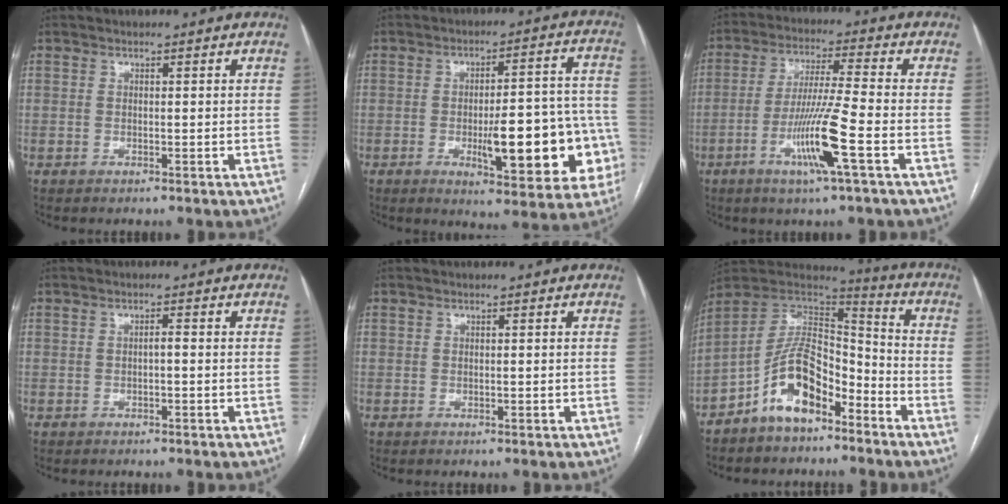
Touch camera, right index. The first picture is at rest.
{"total": 17.4, "force": [-4.9, 4.5, 16.1], "torque": [-0.149, 0.030, -0.051]}
{"total": 10.7, "force": [-4.2, -0.9, 9.8], "torque": [-0.192, -0.013, -0.081]}
{"total": 0.8, "force": [-0.2, 0.2, 0.8], "torque": [-0.012, 0.003, -0.004]}
{"total": 0.0}
{"total": 12.0, "force": [-6.8, 5.6, 8.1], "torque": [-0.152, 0.027, -0.124]}